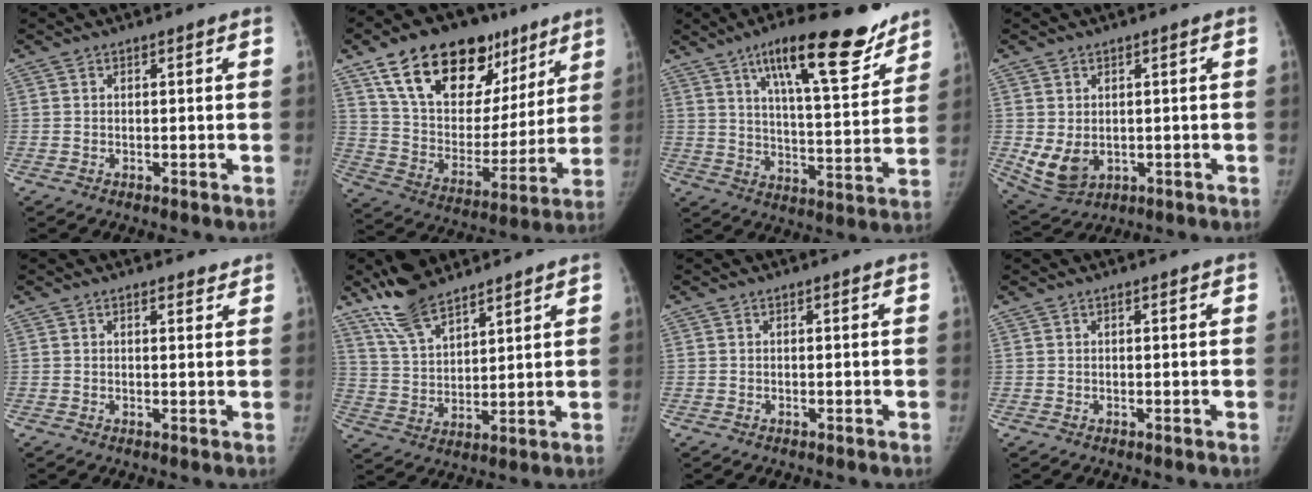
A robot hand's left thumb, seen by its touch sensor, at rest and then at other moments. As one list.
[{"total": 26.8, "force": [15.5, 15.6, 15.4], "torque": [-0.202, -0.018, 0.264]}, {"total": 19.8, "force": [13.1, 5.7, 13.7], "torque": [-0.170, -0.062, 0.203]}, {"total": 6.6, "force": [-0.5, 4.9, 4.3], "torque": [-0.072, -0.011, 0.012]}, {"total": 2.0, "force": [1.7, 0.8, 0.6], "torque": [0.003, -0.009, 0.020]}, {"total": 11.4, "force": [9.2, 4.0, 5.4], "torque": [-0.087, -0.038, 0.183]}, {"total": 0.0}, {"total": 0.0}]